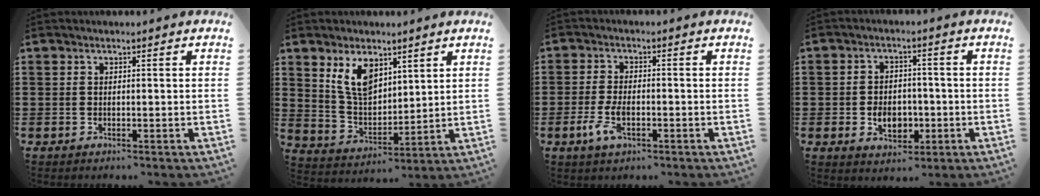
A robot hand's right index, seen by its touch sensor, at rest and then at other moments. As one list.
[{"total": 7.9, "force": [4.4, 4.2, 4.9], "torque": [-0.113, 0.001, 0.083]}, {"total": 4.6, "force": [-1.6, 2.0, 3.8], "torque": [-0.093, -0.007, -0.034]}, {"total": 4.9, "force": [-1.2, 3.6, 3.1], "torque": [-0.046, 0.002, -0.025]}]